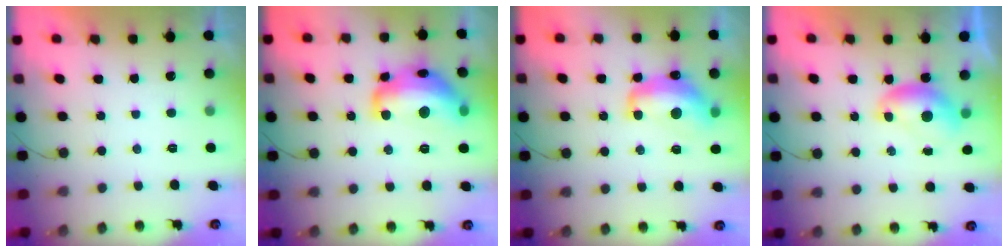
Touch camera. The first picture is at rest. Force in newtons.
{"total": 17.2, "press": 17.2, "slide": 1.1}
{"total": 12.8, "press": 12.8, "slide": 0.9}
{"total": 7.7, "press": 7.6, "slide": 1.1}